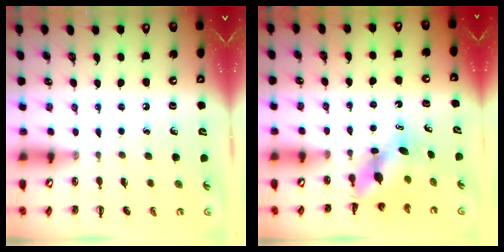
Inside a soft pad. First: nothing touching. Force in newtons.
{"total": 5.2, "press": 5.1, "slide": 0.7}